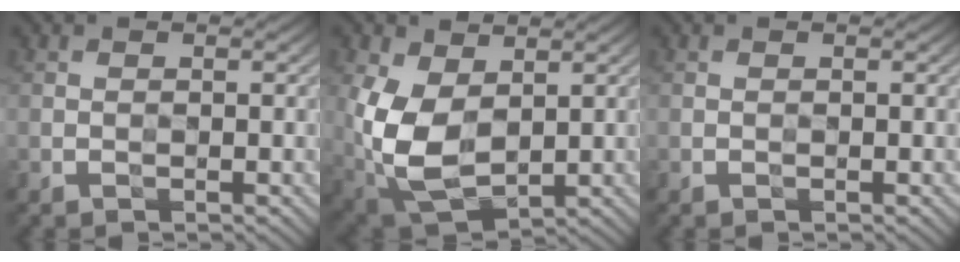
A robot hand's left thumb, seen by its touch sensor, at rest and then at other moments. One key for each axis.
{"total": 12.2, "fx": 1.0, "fy": 7.8, "fz": 9.3, "tx": -0.248, "ty": -0.013, "tz": 0.025}
{"total": 0.0}